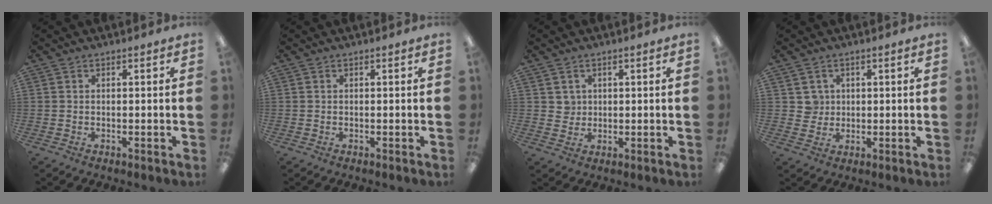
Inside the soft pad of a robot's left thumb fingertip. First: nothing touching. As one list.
[{"total": 0.0}, {"total": 2.8, "force": [1.2, 2.6, 0.2], "torque": [-0.003, 0.000, 0.019]}, {"total": 3.6, "force": [1.3, 3.3, 0.1], "torque": [0.002, 0.001, 0.021]}]